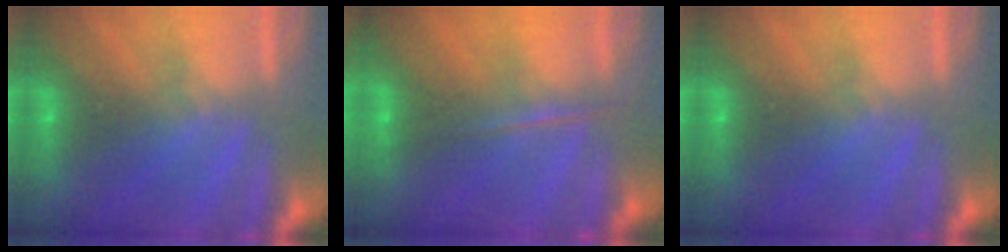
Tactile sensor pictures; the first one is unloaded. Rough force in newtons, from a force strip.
{"total": 1.7}
{"total": 0.0}